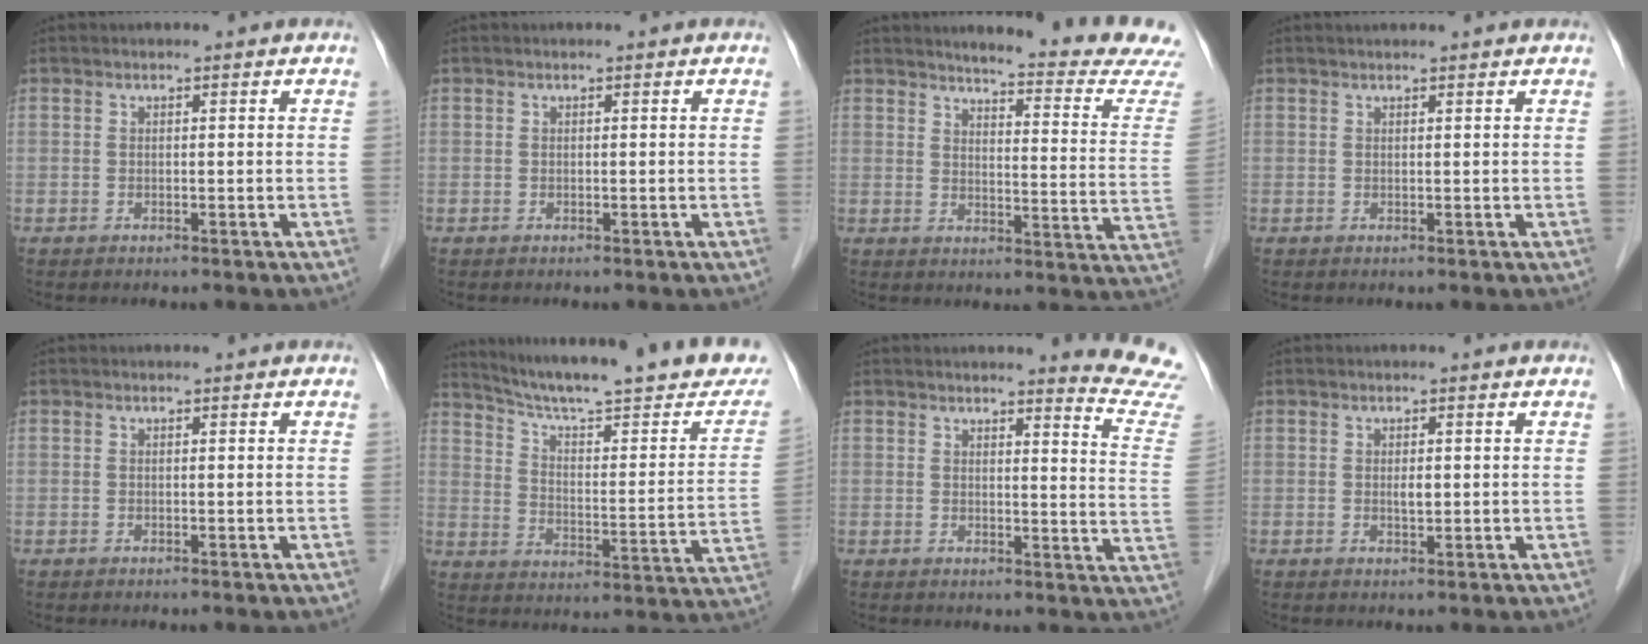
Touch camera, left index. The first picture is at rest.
{"total": 0.0}
{"total": 16.9, "force": [16.2, -1.1, 4.5], "torque": [-0.056, -0.116, 0.176]}
{"total": 2.9, "force": [2.7, 0.2, 1.1], "torque": [-0.012, 0.025, 0.033]}
{"total": 0.0}
{"total": 24.6, "force": [21.2, 2.8, 12.2], "torque": [-0.179, -0.036, 0.283]}
{"total": 9.6, "force": [9.5, -1.5, 0.7], "torque": [-0.005, -0.109, 0.084]}
{"total": 1.3, "force": [0.2, 0.5, 1.2], "torque": [-0.019, -0.001, 0.004]}